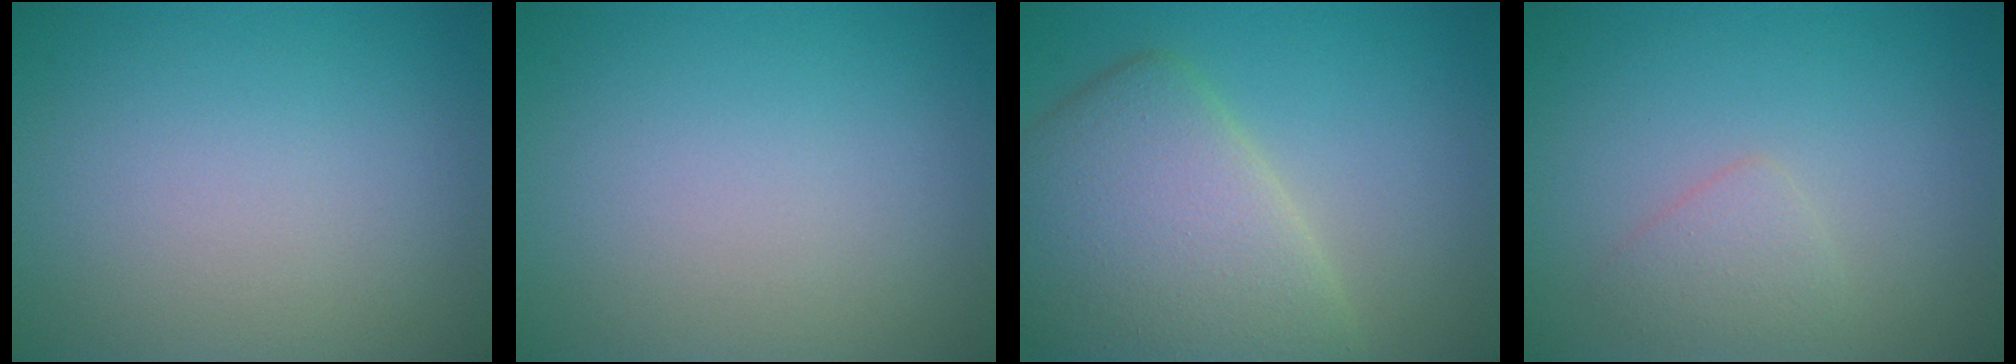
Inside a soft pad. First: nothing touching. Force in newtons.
{"total": 0.0}
{"total": 8.0, "press": 8.0, "slide": 0.5}
{"total": 1.6, "press": 1.6, "slide": 0.1}